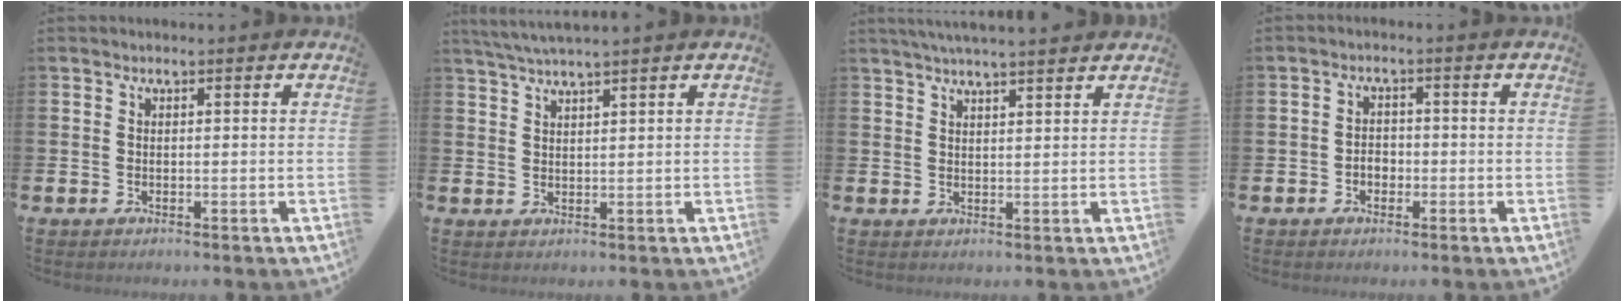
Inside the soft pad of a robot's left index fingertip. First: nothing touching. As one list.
[{"total": 2.9, "force": [2.7, -0.4, 1.0], "torque": [-0.031, -0.003, 0.052]}, {"total": 3.8, "force": [3.7, -0.2, 1.0], "torque": [-0.026, -0.010, 0.066]}, {"total": 2.0, "force": [-0.8, 1.6, 1.0], "torque": [-0.019, 0.005, -0.018]}]